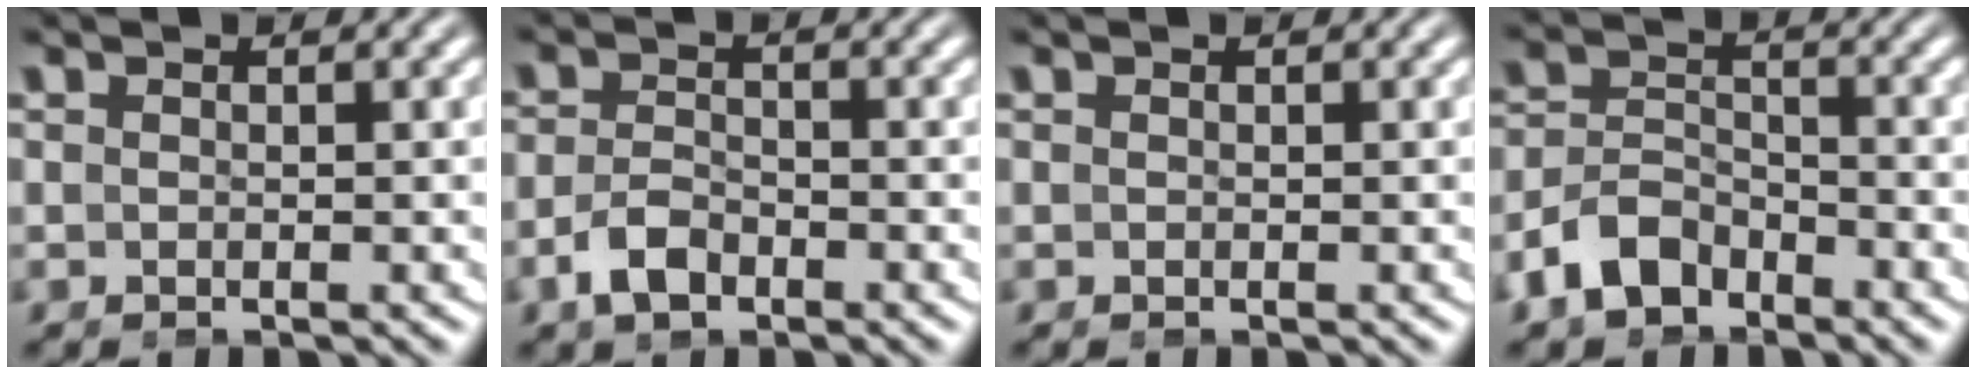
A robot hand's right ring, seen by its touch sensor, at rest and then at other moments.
{"total": 2.4, "force": [-2.0, 0.9, 1.0], "torque": [-0.014, -0.003, -0.039]}
{"total": 0.0}
{"total": 4.7, "force": [-3.6, 2.7, 1.4], "torque": [-0.023, -0.013, -0.062]}